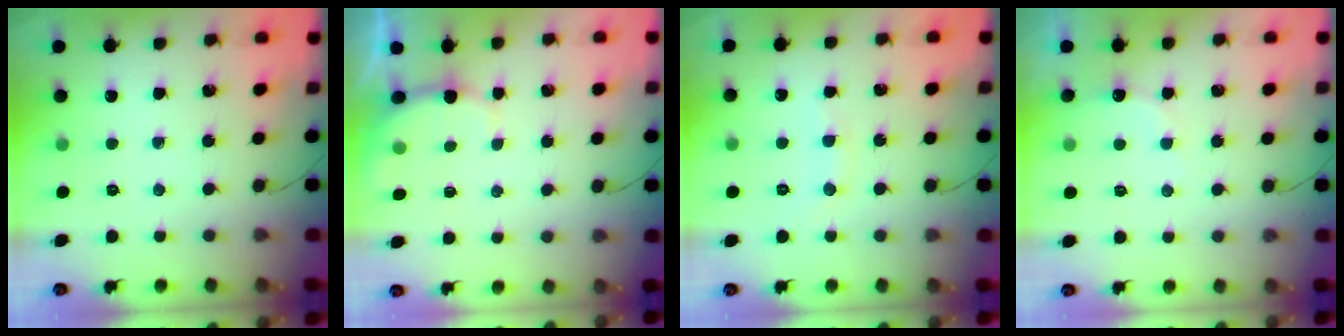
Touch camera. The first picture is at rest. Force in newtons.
{"total": 3.0, "press": 2.9, "slide": 0.8}
{"total": 7.6, "press": 7.4, "slide": 1.7}
{"total": 6.7, "press": 6.6, "slide": 1.3}